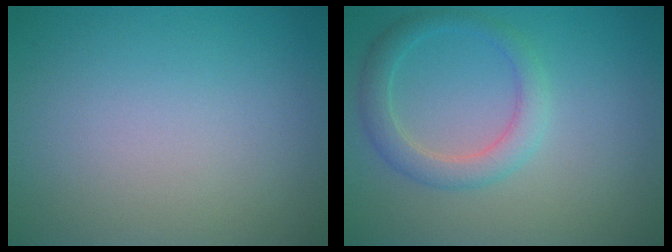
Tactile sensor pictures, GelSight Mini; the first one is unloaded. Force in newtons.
{"total": 2.8, "press": 2.8, "slide": 0.2}